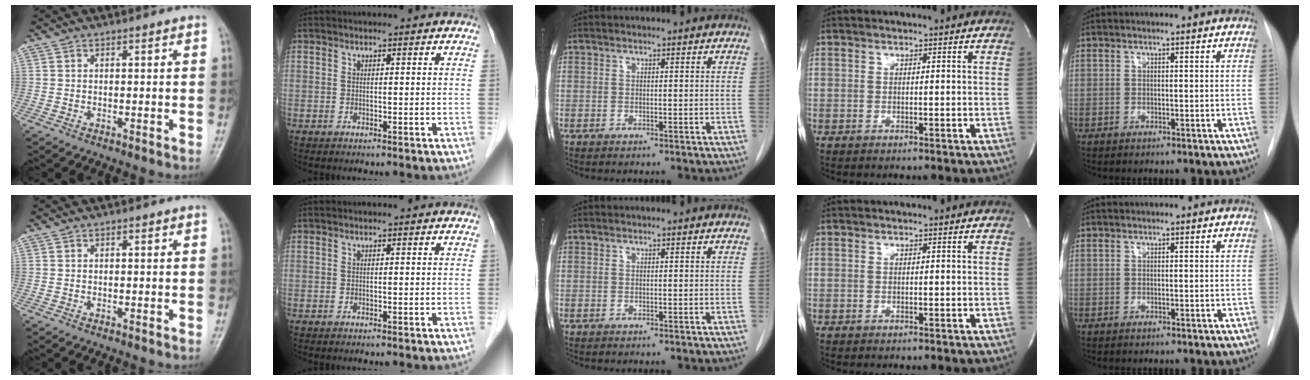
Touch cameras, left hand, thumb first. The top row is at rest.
{}